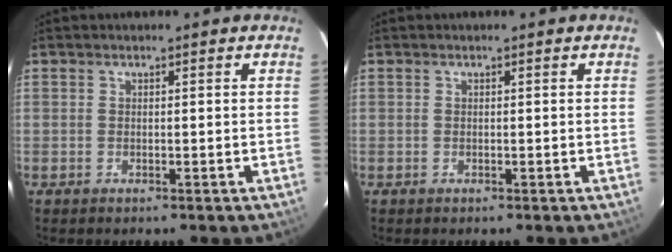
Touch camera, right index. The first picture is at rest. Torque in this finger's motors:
{"motor_torque": [-0.05, -0.04, 0.00, 0.00]}